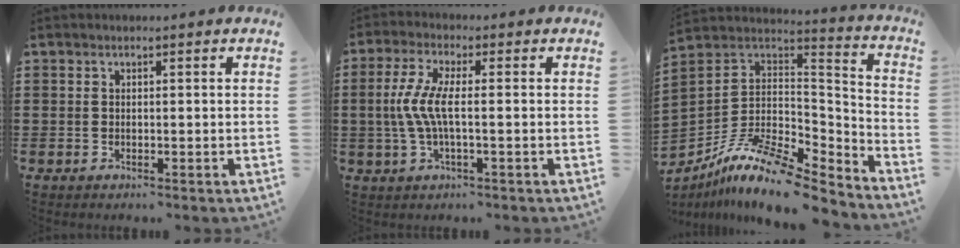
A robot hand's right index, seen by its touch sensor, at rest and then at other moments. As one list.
[{"total": 6.1, "force": [-0.5, 1.2, 5.9], "torque": [-0.142, -0.013, -0.022]}, {"total": 12.8, "force": [-8.8, 4.4, 8.2], "torque": [-0.170, 0.018, -0.169]}]